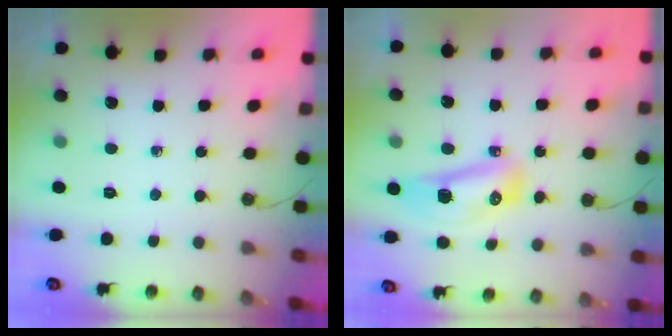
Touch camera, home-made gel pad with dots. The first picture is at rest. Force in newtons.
{"total": 12.3, "press": 11.8, "slide": 3.7}